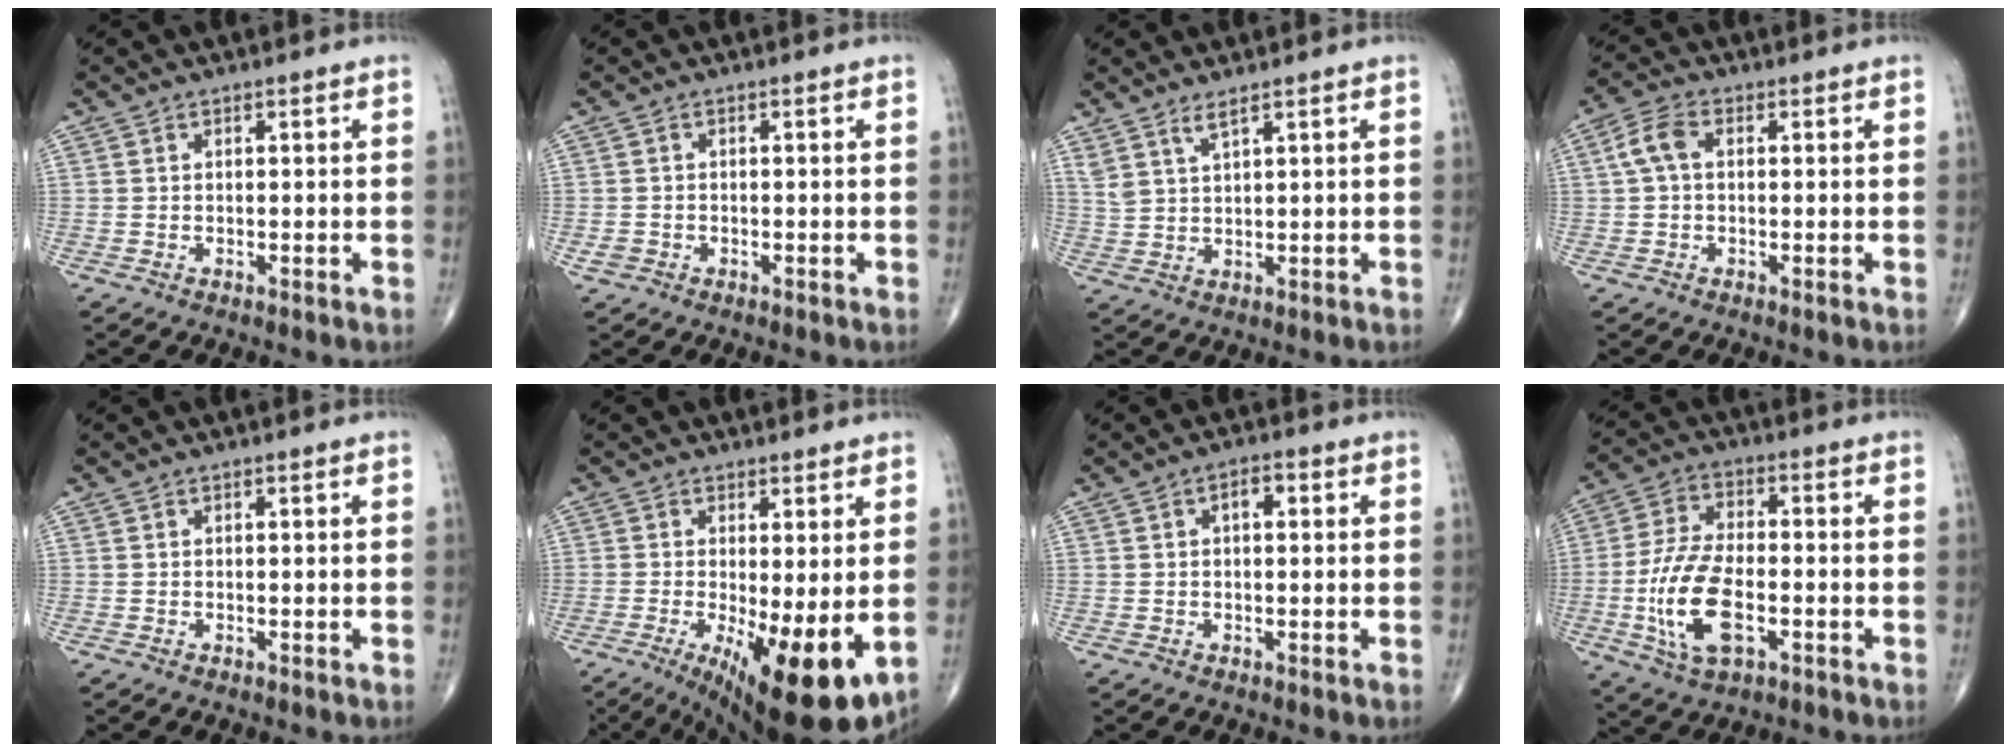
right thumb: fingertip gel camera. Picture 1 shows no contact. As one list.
[{"total": 1.5, "force": [-0.6, 1.3, 0.5], "torque": [-0.010, 0.005, -0.009]}, {"total": 3.3, "force": [2.6, 0.5, 2.0], "torque": [-0.045, -0.019, 0.058]}, {"total": 4.6, "force": [0.6, 2.8, 3.6], "torque": [-0.078, 0.015, 0.007]}, {"total": 0.0}, {"total": 14.7, "force": [-3.3, 4.6, 13.6], "torque": [-0.190, -0.027, -0.032]}, {"total": 2.8, "force": [0.6, 1.4, 2.3], "torque": [-0.031, 0.010, 0.006]}, {"total": 13.8, "force": [-3.5, 6.7, 11.6], "torque": [-0.236, 0.012, -0.062]}]